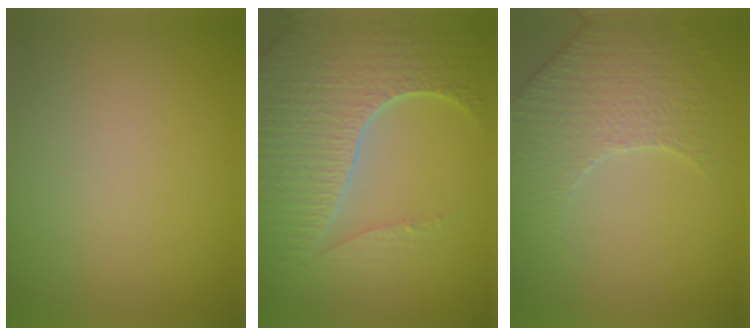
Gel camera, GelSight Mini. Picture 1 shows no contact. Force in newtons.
{"total": 7.7, "press": 5.6, "slide": 5.2}
{"total": 3.1, "press": 3.0, "slide": 1.0}